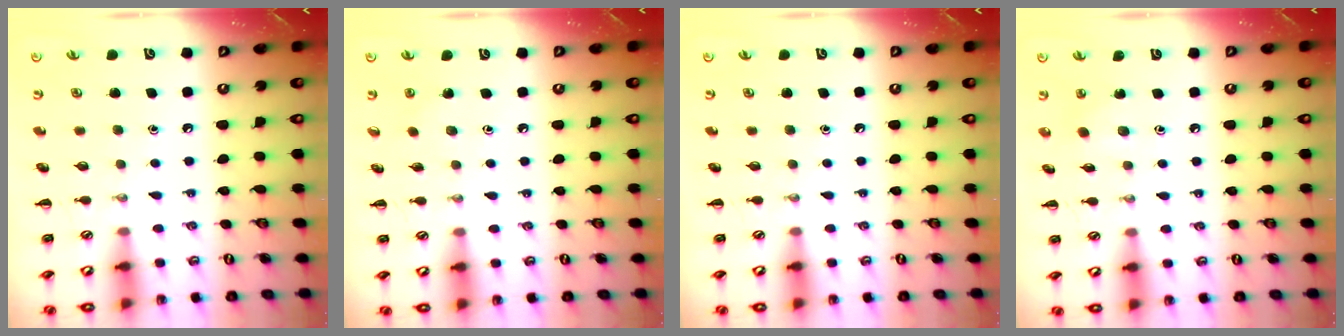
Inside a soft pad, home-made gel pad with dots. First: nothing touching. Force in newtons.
{"total": 3.9, "press": 3.7, "slide": 1.0}
{"total": 0.0}
{"total": 2.8, "press": 2.7, "slide": 0.9}